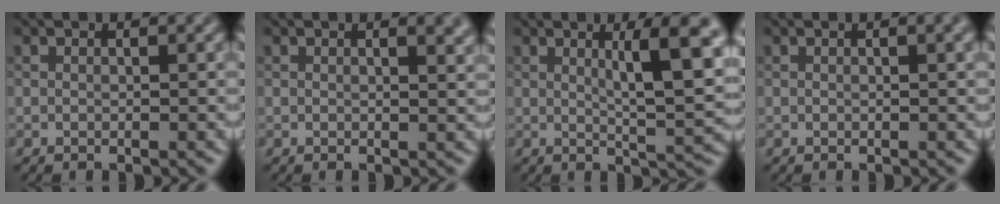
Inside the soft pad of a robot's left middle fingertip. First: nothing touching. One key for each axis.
{"total": 2.3, "fx": 1.2, "fy": 0.9, "fz": 1.7, "tx": -0.010, "ty": 0.001, "tz": 0.015}
{"total": 7.1, "fx": 2.0, "fy": 1.4, "fz": 6.7, "tx": -0.087, "ty": -0.002, "tz": 0.033}
{"total": 1.5, "fx": 0.4, "fy": 0.4, "fz": 1.4, "tx": -0.016, "ty": 0.005, "tz": 0.004}